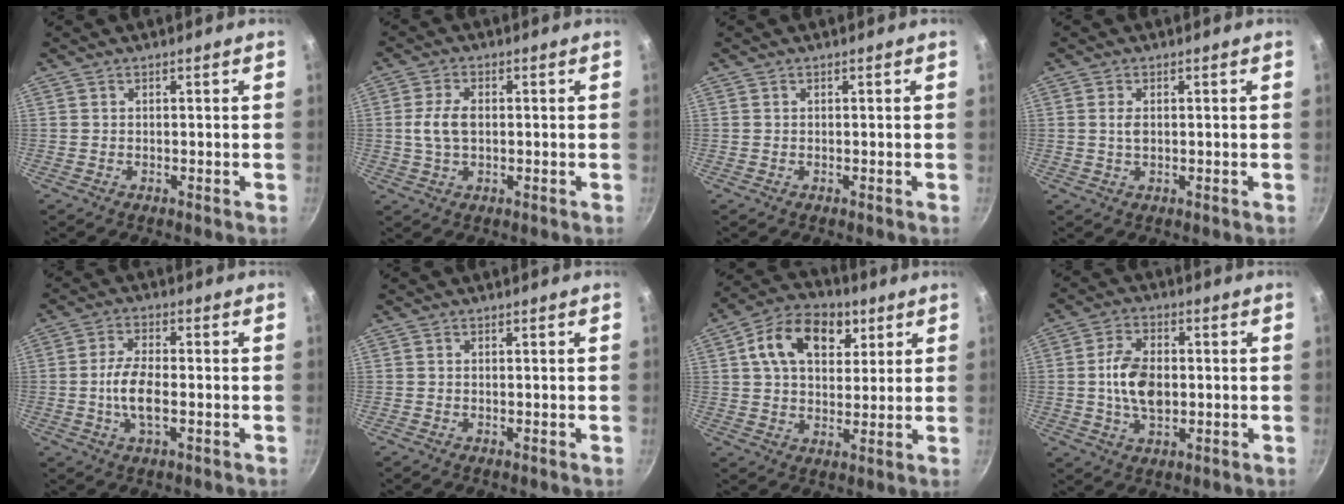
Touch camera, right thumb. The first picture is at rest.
{"total": 5.4, "force": [0.1, 3.2, 4.3], "torque": [-0.093, 0.007, 0.003]}
{"total": 0.0}
{"total": 2.1, "force": [0.2, 1.2, 1.7], "torque": [-0.036, -0.002, 0.004]}
{"total": 7.2, "force": [-1.2, 3.1, 6.4], "torque": [-0.128, 0.008, -0.024]}
{"total": 0.0}
{"total": 14.8, "force": [5.2, 9.8, 9.7], "torque": [-0.137, 0.003, 0.083]}
{"total": 9.6, "force": [-0.2, 5.8, 7.7], "torque": [-0.131, 0.005, -0.004]}